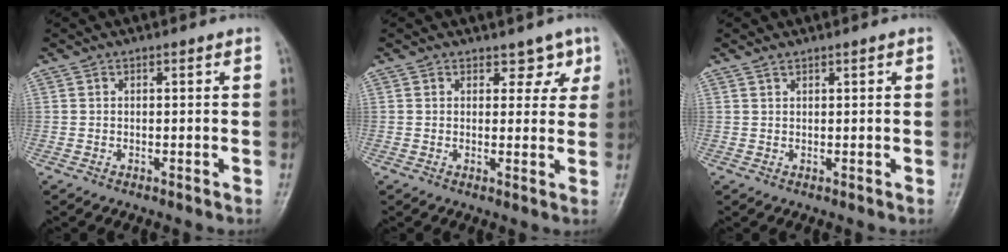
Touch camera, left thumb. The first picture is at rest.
{"total": 3.6, "force": [2.2, 2.4, 1.4], "torque": [0.015, -0.010, 0.026]}
{"total": 0.8, "force": [0.7, 0.3, 0.2], "torque": [0.000, 0.005, 0.014]}